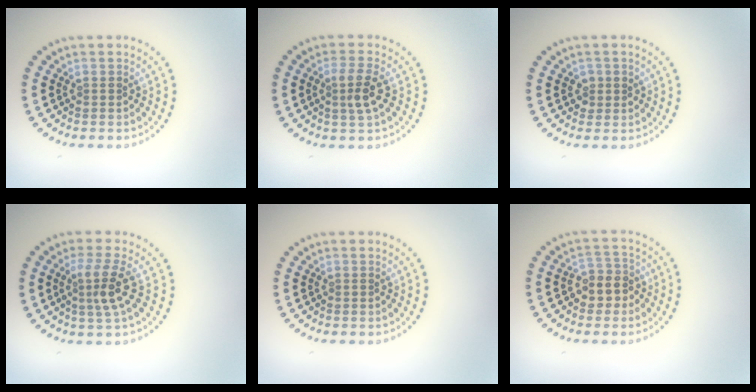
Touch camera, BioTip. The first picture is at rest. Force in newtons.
{"total": 2.6, "press": 2.4, "slide": 1.1}
{"total": 1.1, "press": 1.1, "slide": 0.4}
{"total": 2.9, "press": 2.4, "slide": 1.6}
{"total": 0.0}
{"total": 2.7, "press": 2.4, "slide": 1.1}